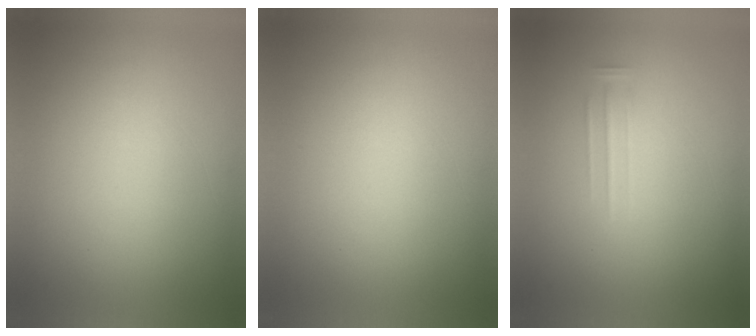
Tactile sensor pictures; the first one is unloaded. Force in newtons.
{"total": 0.0}
{"total": 1.7}